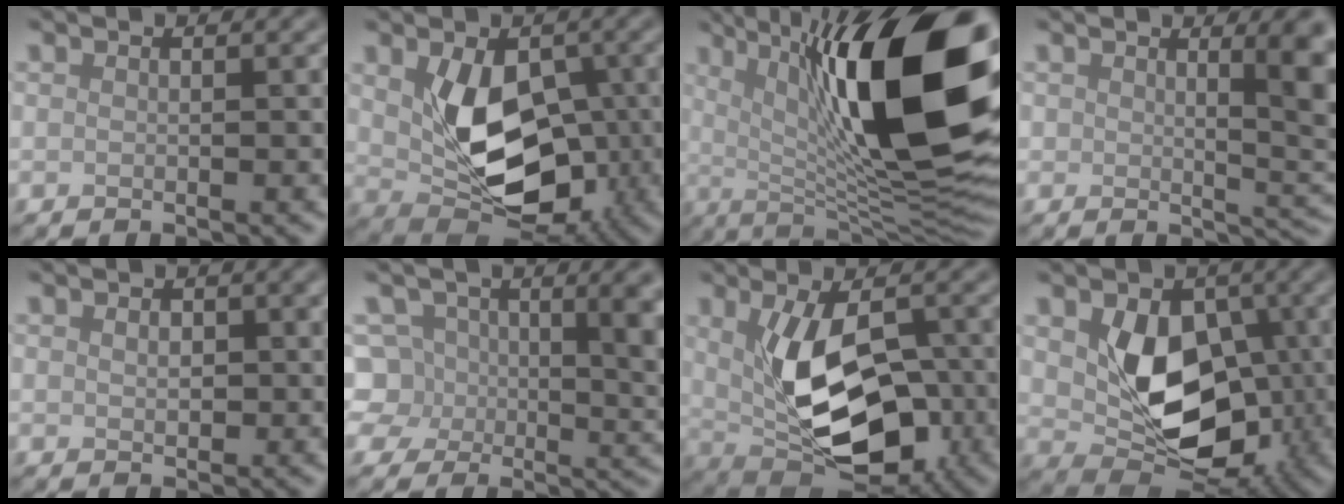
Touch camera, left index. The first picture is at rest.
{"total": 8.2, "force": [-0.2, 5.4, 6.2], "torque": [-0.114, -0.024, 0.014]}
{"total": 17.7, "force": [4.2, 5.1, 16.4], "torque": [-0.244, 0.002, 0.063]}
{"total": 5.4, "force": [1.6, 1.9, 4.8], "torque": [-0.050, -0.011, 0.024]}
{"total": 1.5, "force": [0.4, 1.0, 1.0], "torque": [-0.016, -0.002, 0.006]}
{"total": 9.0, "force": [1.1, 6.7, 5.9], "torque": [-0.077, -0.007, 0.017]}
{"total": 9.1, "force": [-0.4, 4.9, 7.6], "torque": [-0.139, -0.015, 0.007]}
{"total": 8.2, "force": [0.1, 5.7, 5.9], "torque": [-0.102, -0.021, 0.013]}